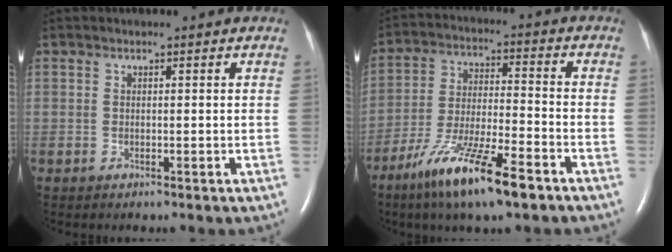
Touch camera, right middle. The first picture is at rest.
{"total": 13.9, "force": [-8.8, 1.7, 10.6], "torque": [-0.207, -0.031, -0.158]}